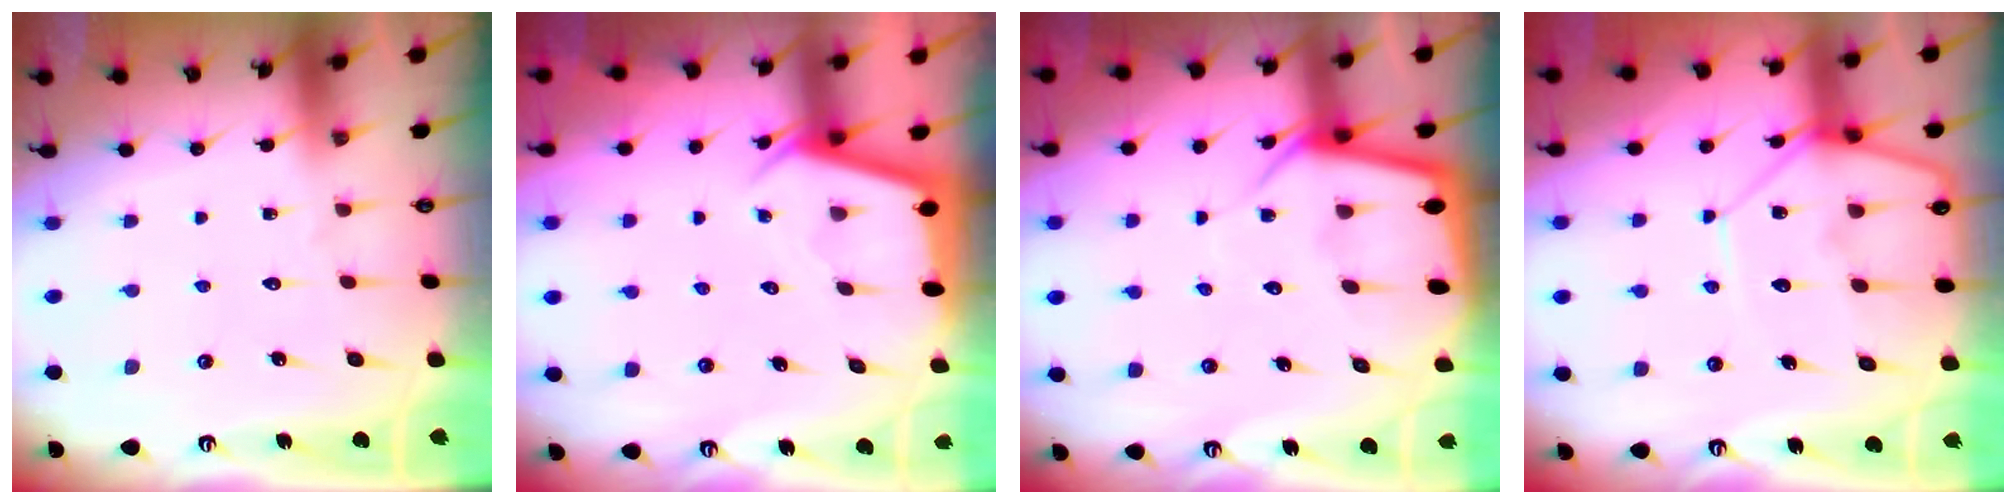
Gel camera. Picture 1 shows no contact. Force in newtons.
{"total": 2.9, "press": 2.9, "slide": 0.3}
{"total": 6.4, "press": 6.4, "slide": 0.6}
{"total": 9.0, "press": 8.9, "slide": 0.8}